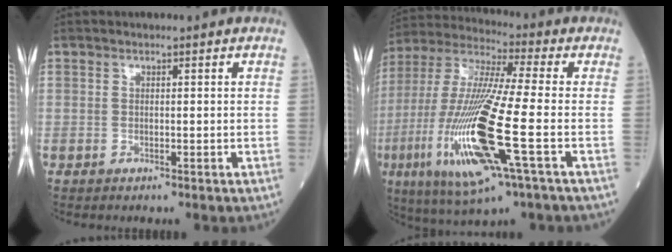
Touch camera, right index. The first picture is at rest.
{"total": 20.9, "force": [-5.7, 1.7, 20.0], "torque": [-0.446, -0.031, -0.108]}